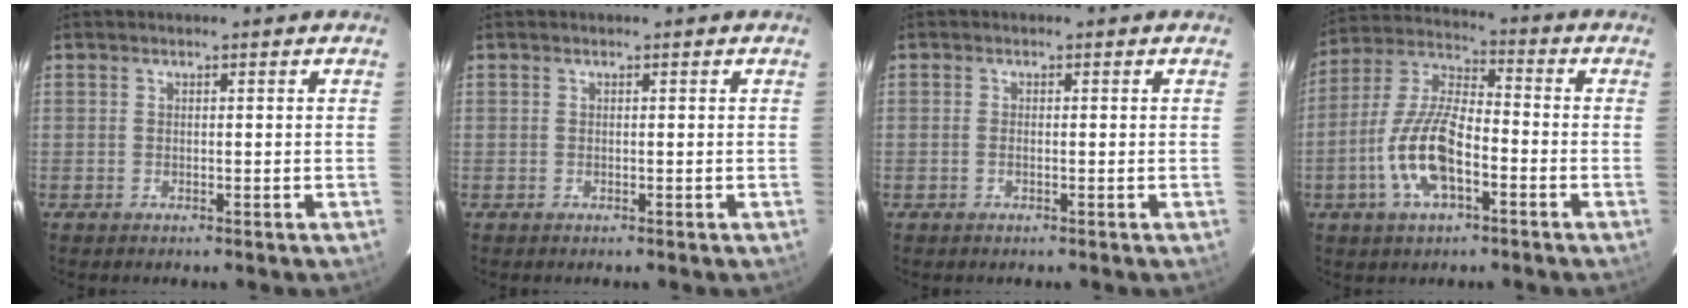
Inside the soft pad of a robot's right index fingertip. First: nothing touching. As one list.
[{"total": 0.0}, {"total": 0.8, "force": [-0.3, 0.4, 0.6], "torque": [-0.015, 0.000, -0.006]}, {"total": 13.3, "force": [-4.8, 5.3, 11.2], "torque": [-0.241, 0.001, -0.092]}]